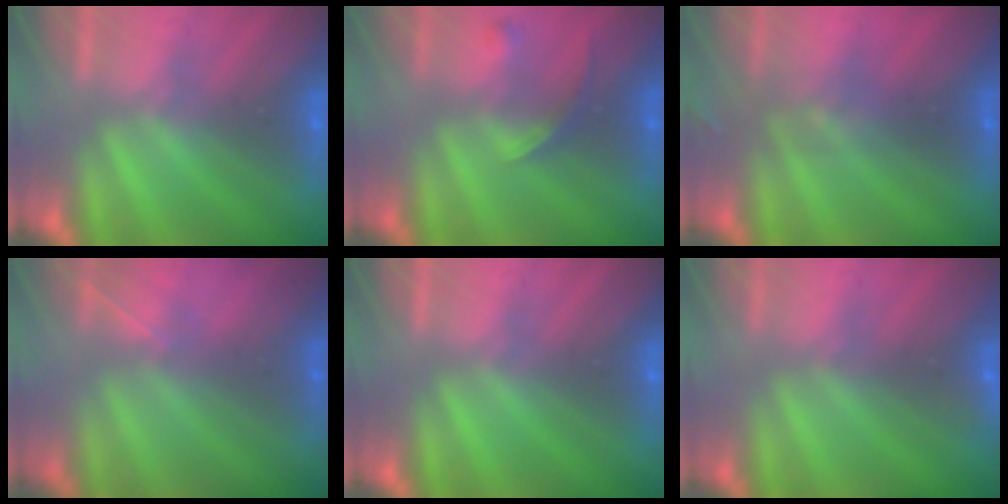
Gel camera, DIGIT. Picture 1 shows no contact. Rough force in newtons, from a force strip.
{"total": 2.2}
{"total": 2.9}
{"total": 1.6}
{"total": 0.0}
{"total": 2.9}